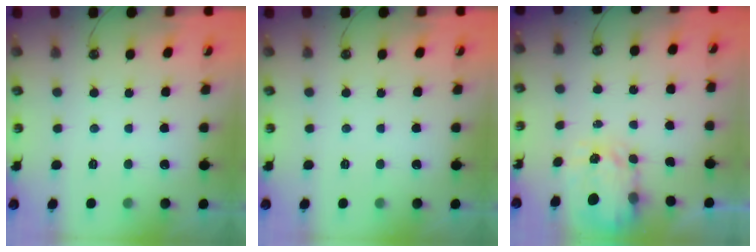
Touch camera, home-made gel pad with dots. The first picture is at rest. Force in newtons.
{"total": 0.0}
{"total": 3.4, "press": 3.4, "slide": 0.4}